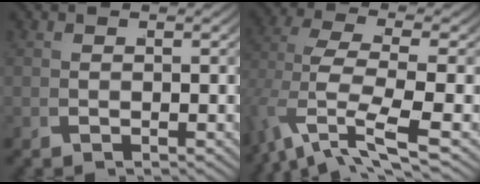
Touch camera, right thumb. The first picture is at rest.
{"total": 6.1, "force": [-1.7, 2.3, 5.4], "torque": [-0.129, -0.030, -0.004]}